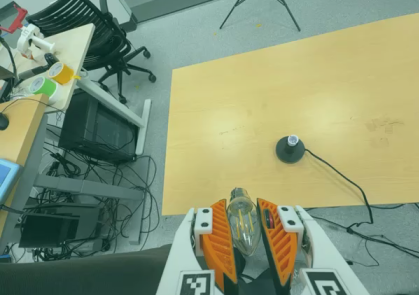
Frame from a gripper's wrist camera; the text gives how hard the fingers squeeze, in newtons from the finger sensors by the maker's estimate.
{"total": 14.7, "left": 17.0, "right": 12.5}